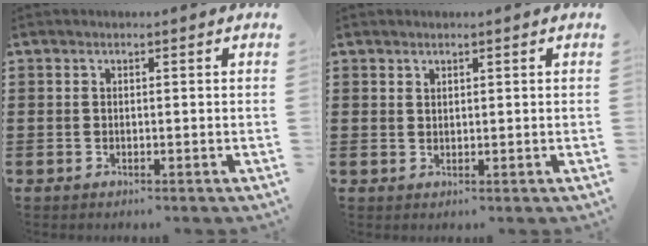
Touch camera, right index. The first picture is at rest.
{"total": 1.0, "force": [0.9, 0.4, 0.1], "torque": [-0.003, 0.003, 0.018]}